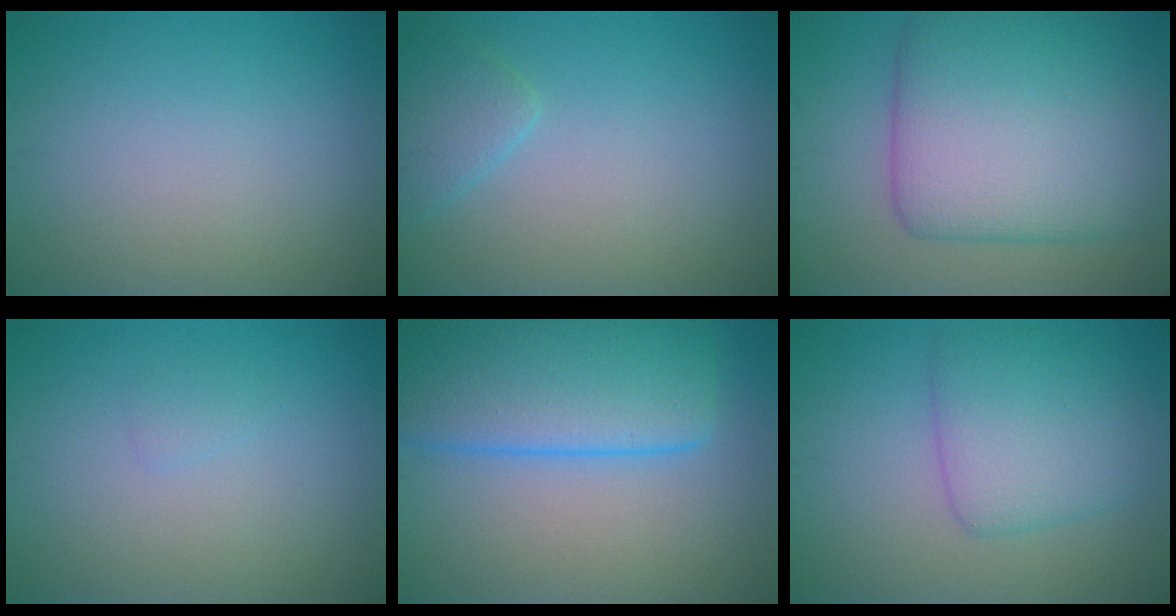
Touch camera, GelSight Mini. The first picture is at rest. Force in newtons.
{"total": 2.1, "press": 2.1, "slide": 0.1}
{"total": 11.1, "press": 11.1, "slide": 0.1}
{"total": 0.6, "press": 0.6, "slide": 0.0}
{"total": 10.3, "press": 10.3, "slide": 0.5}
{"total": 4.9, "press": 4.9, "slide": 0.2}